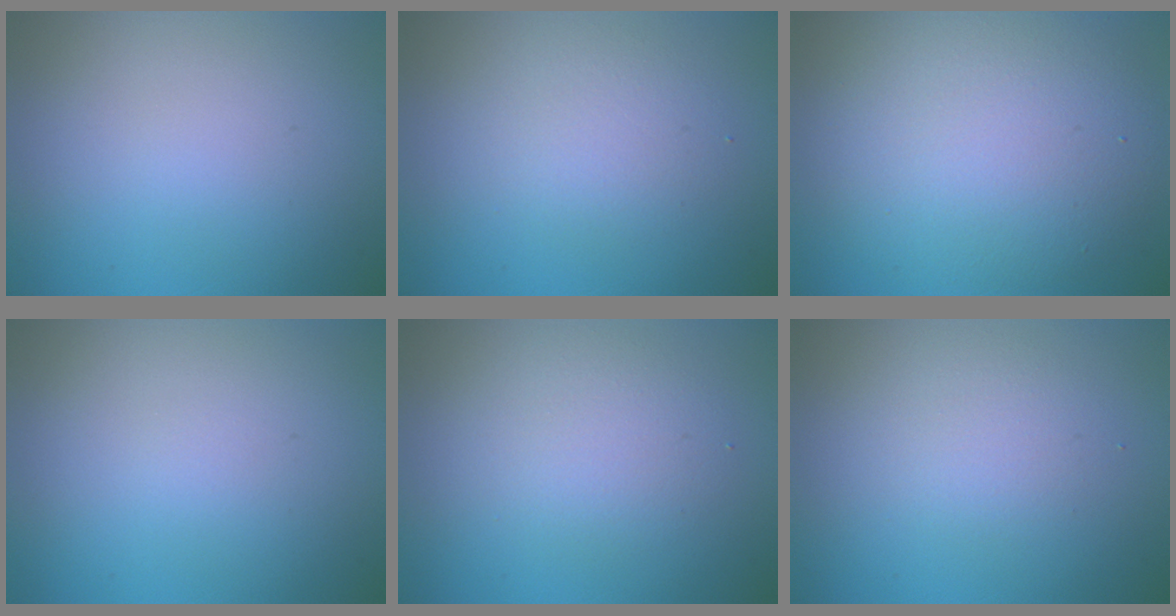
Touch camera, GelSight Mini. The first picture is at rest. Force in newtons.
{"total": 2.4, "press": 2.4, "slide": 0.4}
{"total": 8.4, "press": 8.4, "slide": 0.5}
{"total": 0.0}
{"total": 2.7, "press": 2.7, "slide": 0.0}
{"total": 1.9, "press": 1.9, "slide": 0.2}